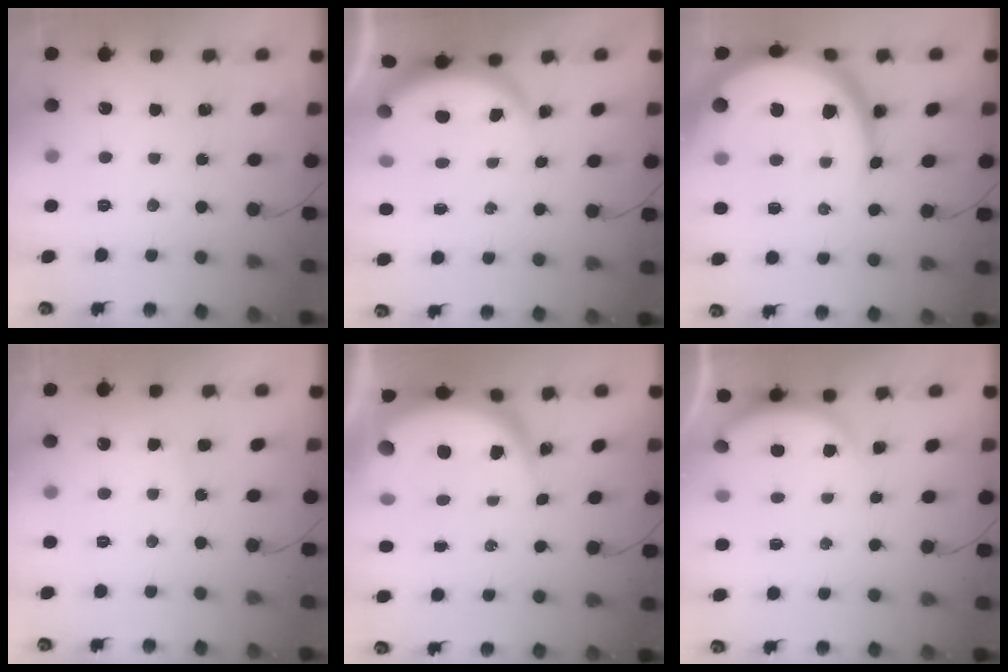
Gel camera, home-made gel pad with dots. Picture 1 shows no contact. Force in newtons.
{"total": 3.8, "press": 3.8, "slide": 0.2}
{"total": 22.7, "press": 22.6, "slide": 1.7}
{"total": 4.3, "press": 4.3, "slide": 0.5}
{"total": 11.8, "press": 11.7, "slide": 1.3}
{"total": 2.2, "press": 2.2, "slide": 0.6}